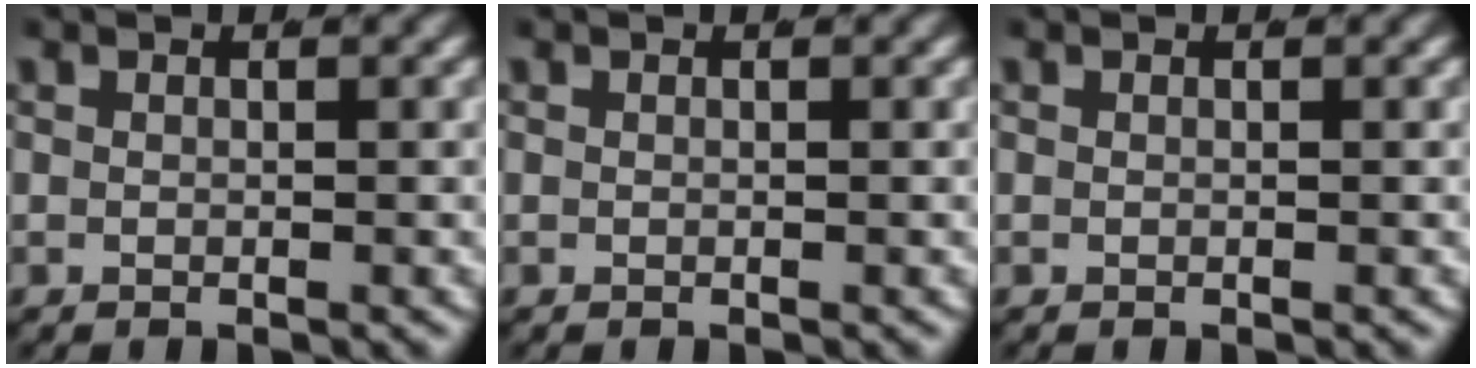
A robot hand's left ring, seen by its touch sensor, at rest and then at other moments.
{"total": 0.0}
{"total": 0.0}